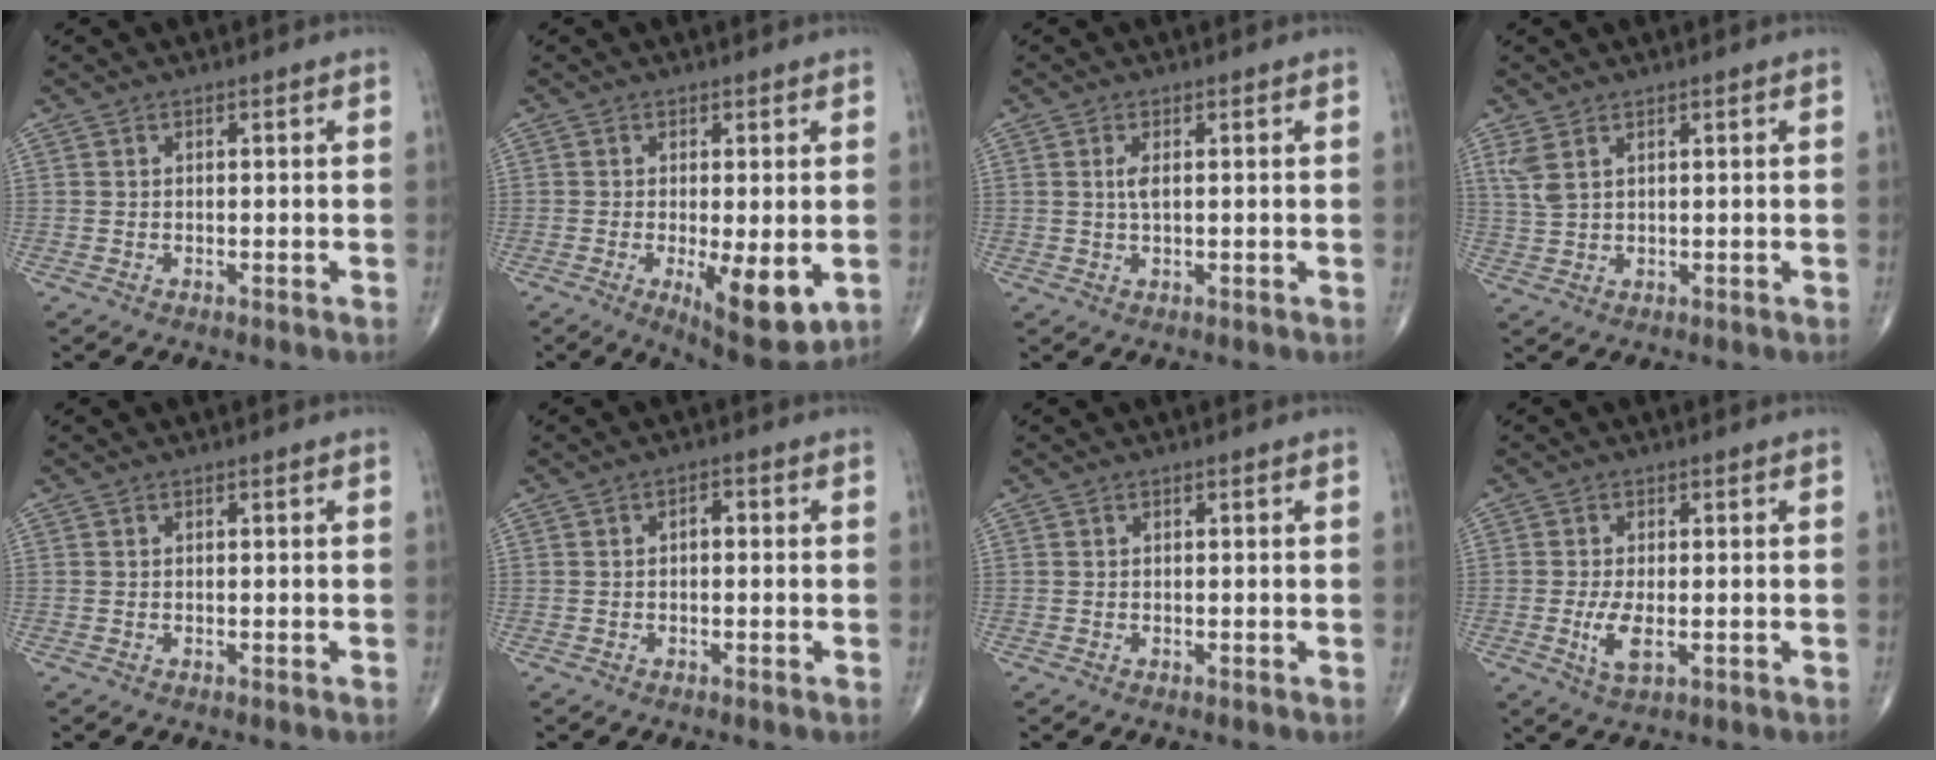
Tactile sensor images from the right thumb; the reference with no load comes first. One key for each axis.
{"total": 9.7, "fx": -2.2, "fy": 3.2, "fz": 8.9, "tx": -0.125, "ty": -0.025, "tz": -0.026}
{"total": 2.0, "fx": 0.4, "fy": 0.6, "fz": 1.9, "tx": -0.045, "ty": 0.000, "tz": 0.011}
{"total": 3.4, "fx": 1.8, "fy": 1.4, "fz": 2.6, "tx": -0.064, "ty": 0.003, "tz": 0.046}
{"total": 0.0}
{"total": 1.6, "fx": -0.1, "fy": 0.9, "fz": 1.3, "tx": -0.013, "ty": 0.007, "tz": -0.006}
{"total": 0.0}
{"total": 4.6, "fx": -1.0, "fy": 1.9, "fz": 4.1, "tx": -0.083, "ty": -0.010, "tz": -0.016}